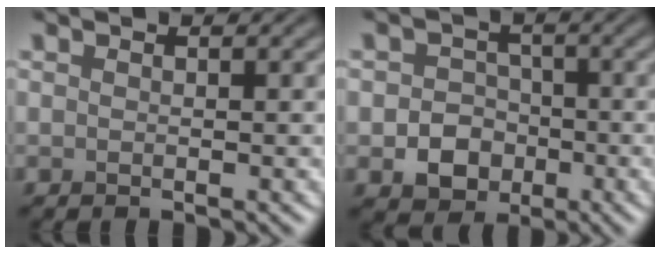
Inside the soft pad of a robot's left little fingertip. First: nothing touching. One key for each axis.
{"total": 4.2, "fx": -1.3, "fy": 3.5, "fz": 1.9, "tx": -0.010, "ty": -0.002, "tz": -0.032}